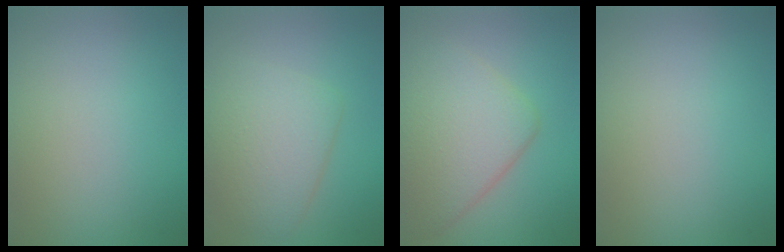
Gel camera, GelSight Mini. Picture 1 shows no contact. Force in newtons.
{"total": 4.5, "press": 4.5, "slide": 0.3}
{"total": 6.3, "press": 6.3, "slide": 0.2}
{"total": 0.0}